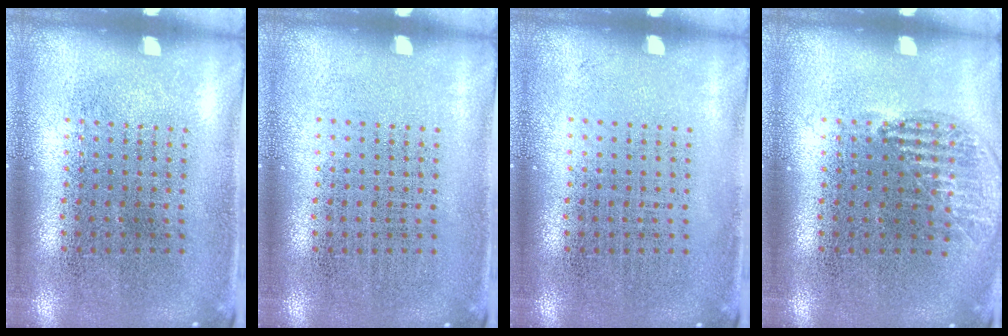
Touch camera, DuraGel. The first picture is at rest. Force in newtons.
{"total": 0.0}
{"total": 0.0}
{"total": 1.0, "press": 1.0, "slide": 0.0}